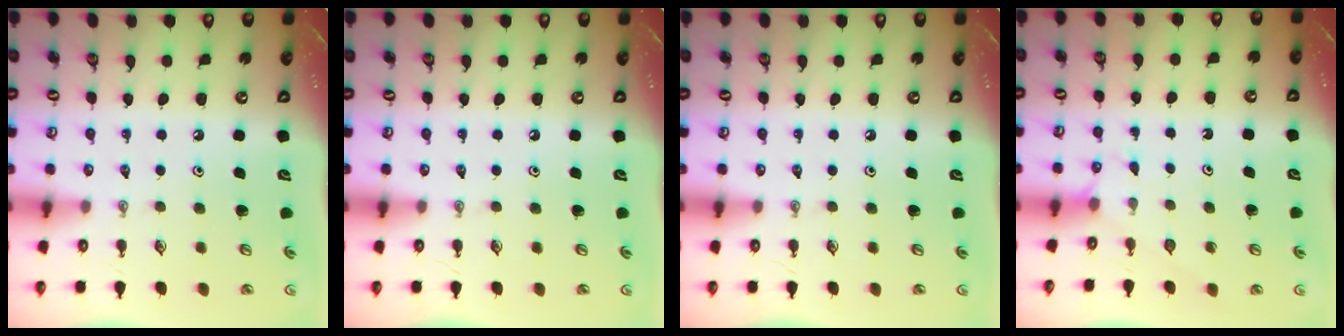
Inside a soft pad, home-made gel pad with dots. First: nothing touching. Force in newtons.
{"total": 0.0}
{"total": 0.0}
{"total": 3.0, "press": 2.9, "slide": 0.4}